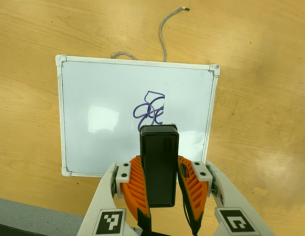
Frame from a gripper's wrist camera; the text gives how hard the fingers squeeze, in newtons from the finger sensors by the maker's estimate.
{"total": 7.0, "left": 5.7, "right": 8.2}